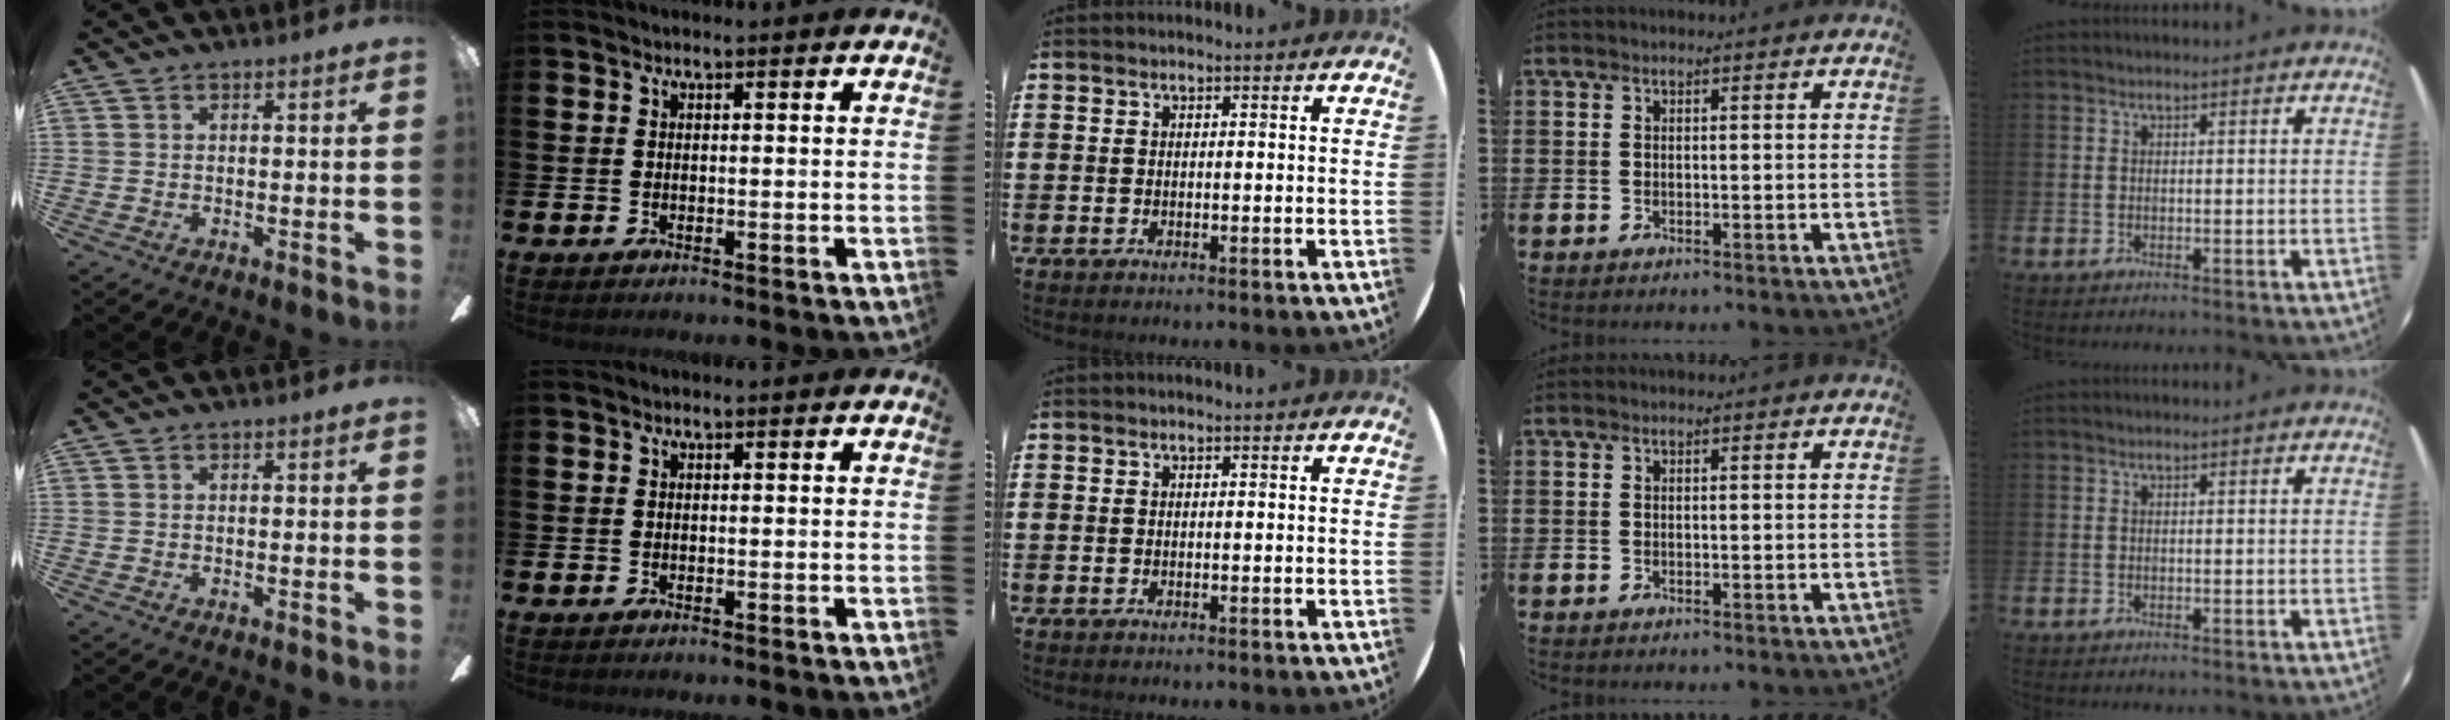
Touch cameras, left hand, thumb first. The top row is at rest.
{}